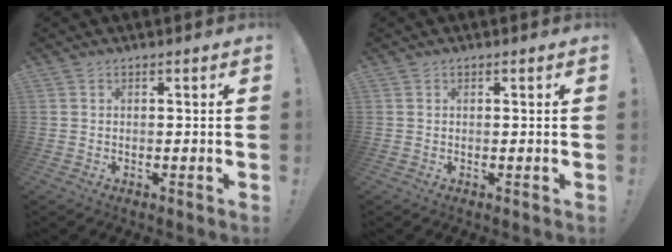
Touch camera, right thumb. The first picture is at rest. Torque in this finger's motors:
{"motor_torque": [-0.33, -0.15, 0.27, -0.15, -0.02]}